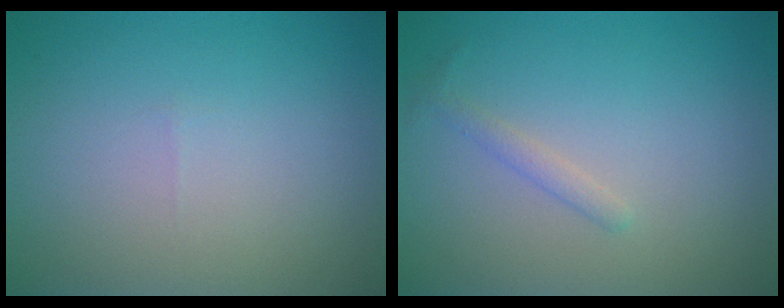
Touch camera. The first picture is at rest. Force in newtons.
{"total": 1.1, "press": 1.1, "slide": 0.1}